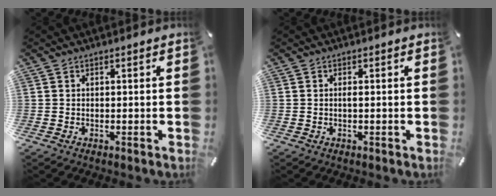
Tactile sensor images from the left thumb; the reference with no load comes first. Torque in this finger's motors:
{"motor_torque": [-0.16, 0.03, 0.09, -0.07, 0.04]}